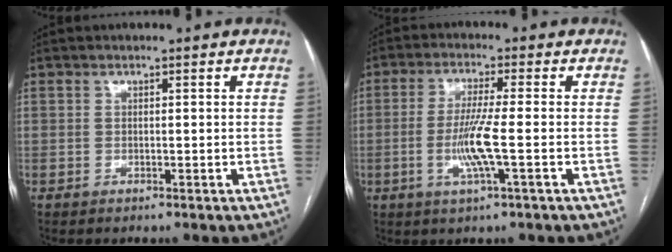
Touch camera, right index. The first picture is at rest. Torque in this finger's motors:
{"motor_torque": [0.43, -0.30, 0.31, 0.19]}